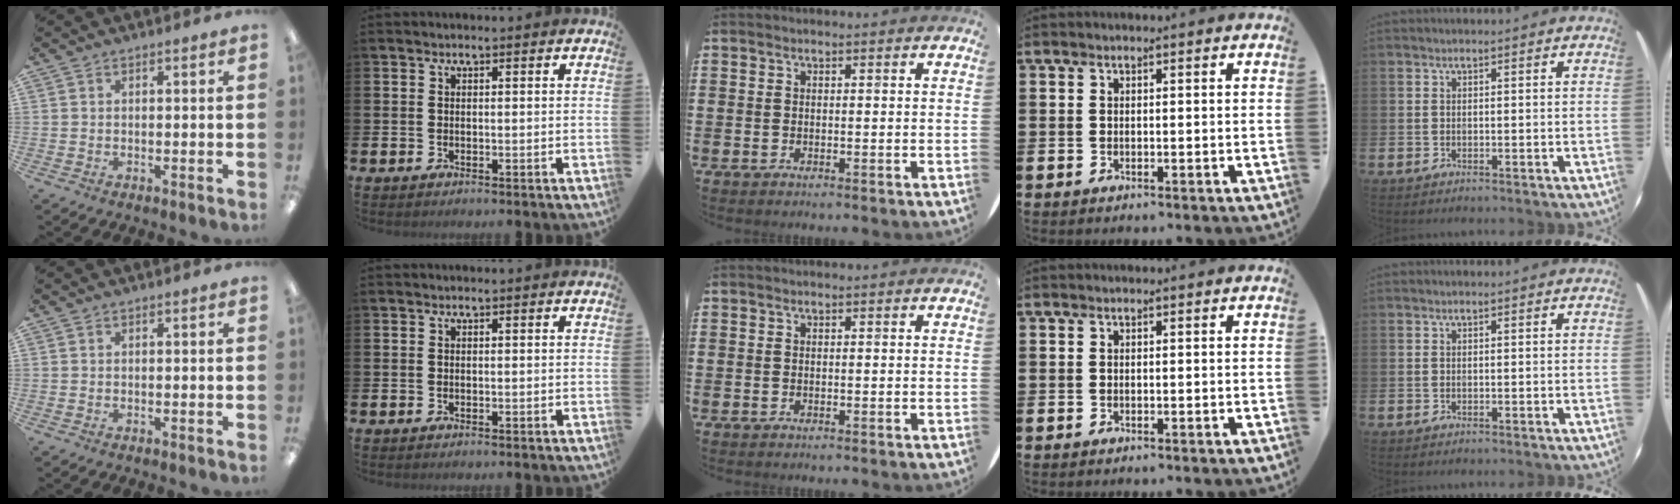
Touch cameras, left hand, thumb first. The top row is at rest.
{}